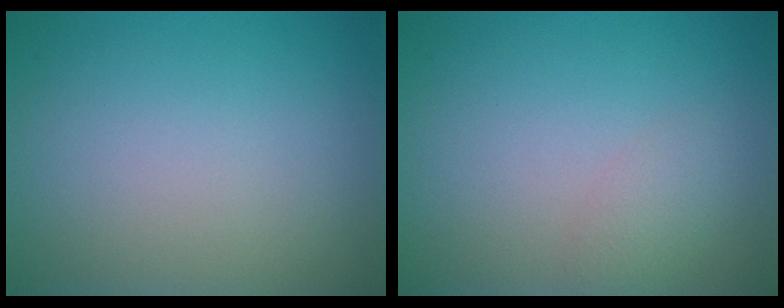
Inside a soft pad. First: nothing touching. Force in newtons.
{"total": 1.4, "press": 1.4, "slide": 0.1}